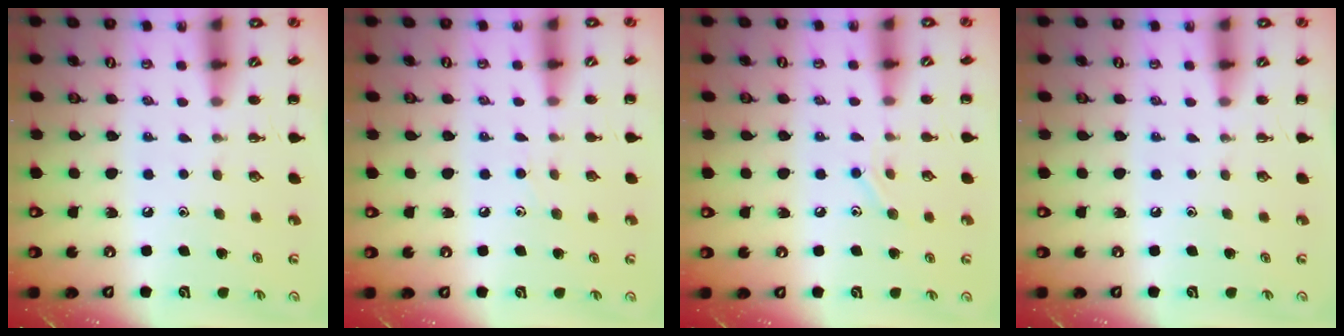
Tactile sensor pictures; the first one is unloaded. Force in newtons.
{"total": 4.5, "press": 4.3, "slide": 1.5}
{"total": 7.6, "press": 7.4, "slide": 1.9}
{"total": 0.0}